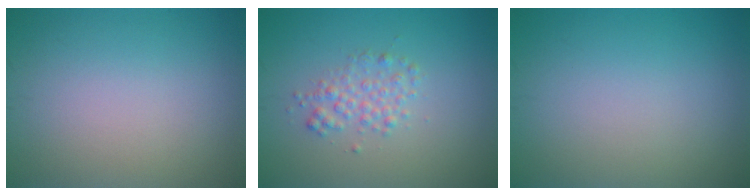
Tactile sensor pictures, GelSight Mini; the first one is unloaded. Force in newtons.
{"total": 2.0, "press": 2.0, "slide": 0.0}
{"total": 0.0}